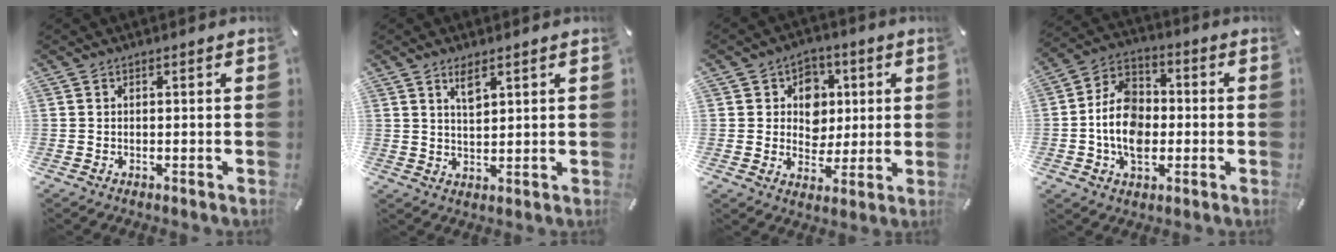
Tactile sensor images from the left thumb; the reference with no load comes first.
{"total": 4.1, "force": [2.7, 1.5, 2.6], "torque": [-0.050, -0.007, 0.047]}
{"total": 10.2, "force": [1.7, 9.3, 3.7], "torque": [-0.047, -0.007, 0.033]}
{"total": 11.9, "force": [-2.0, 8.9, 7.7], "torque": [-0.168, 0.019, -0.039]}